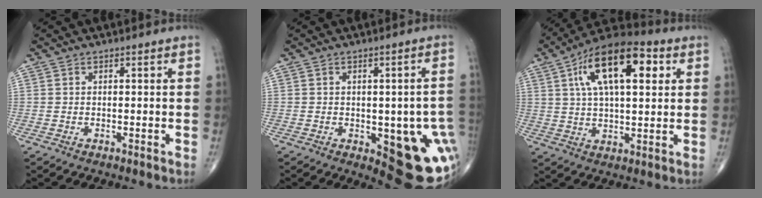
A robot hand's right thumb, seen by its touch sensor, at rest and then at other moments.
{"total": 16.8, "force": [-3.4, 6.9, 15.0], "torque": [-0.133, 0.003, -0.013]}
{"total": 18.3, "force": [6.0, 8.1, 15.3], "torque": [-0.237, 0.009, 0.094]}